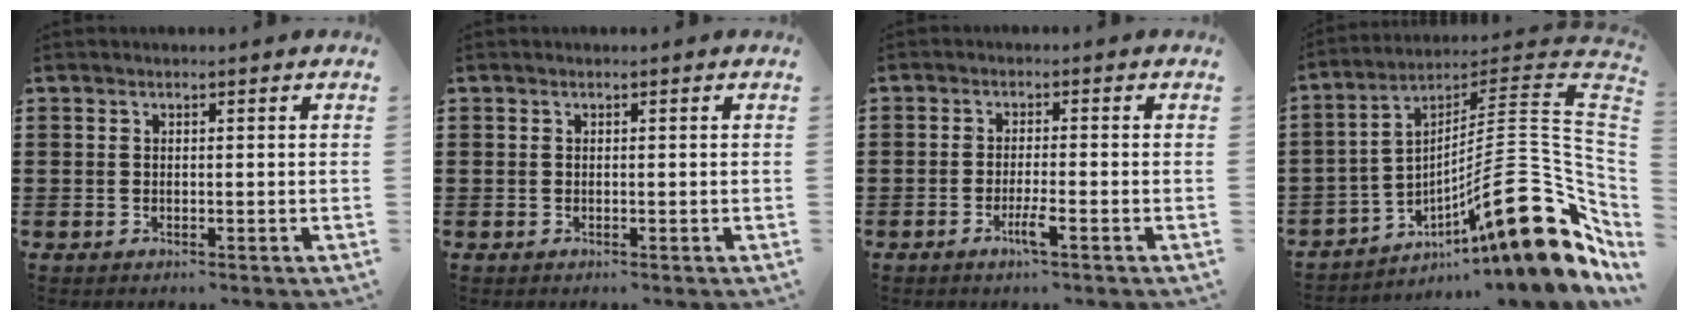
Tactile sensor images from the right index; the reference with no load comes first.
{"total": 0.0}
{"total": 3.2, "force": [-1.7, 0.1, 2.7], "torque": [-0.060, -0.011, -0.035]}
{"total": 20.5, "force": [-7.8, 5.3, 18.2], "torque": [-0.271, 0.000, -0.132]}